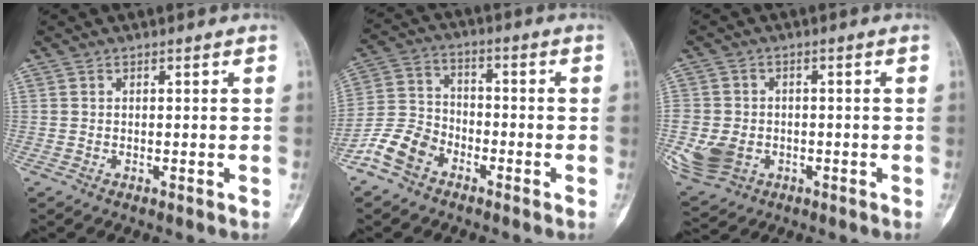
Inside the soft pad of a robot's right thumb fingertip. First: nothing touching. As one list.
[{"total": 8.5, "force": [-5.4, 5.6, 3.4], "torque": [-0.063, 0.035, -0.116]}, {"total": 10.8, "force": [-2.9, 8.5, 6.0], "torque": [-0.141, 0.002, -0.039]}]